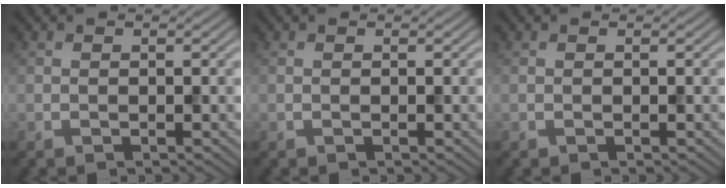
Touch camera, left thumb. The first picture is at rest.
{"total": 0.0}
{"total": 0.0}